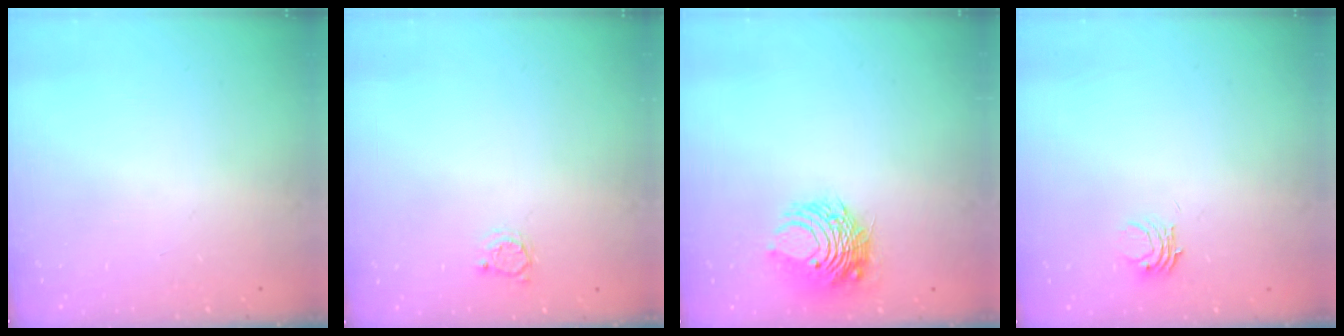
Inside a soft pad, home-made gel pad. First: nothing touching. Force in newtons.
{"total": 2.6, "press": 2.6, "slide": 0.4}
{"total": 8.4, "press": 8.3, "slide": 0.7}
{"total": 3.4, "press": 3.4, "slide": 0.1}